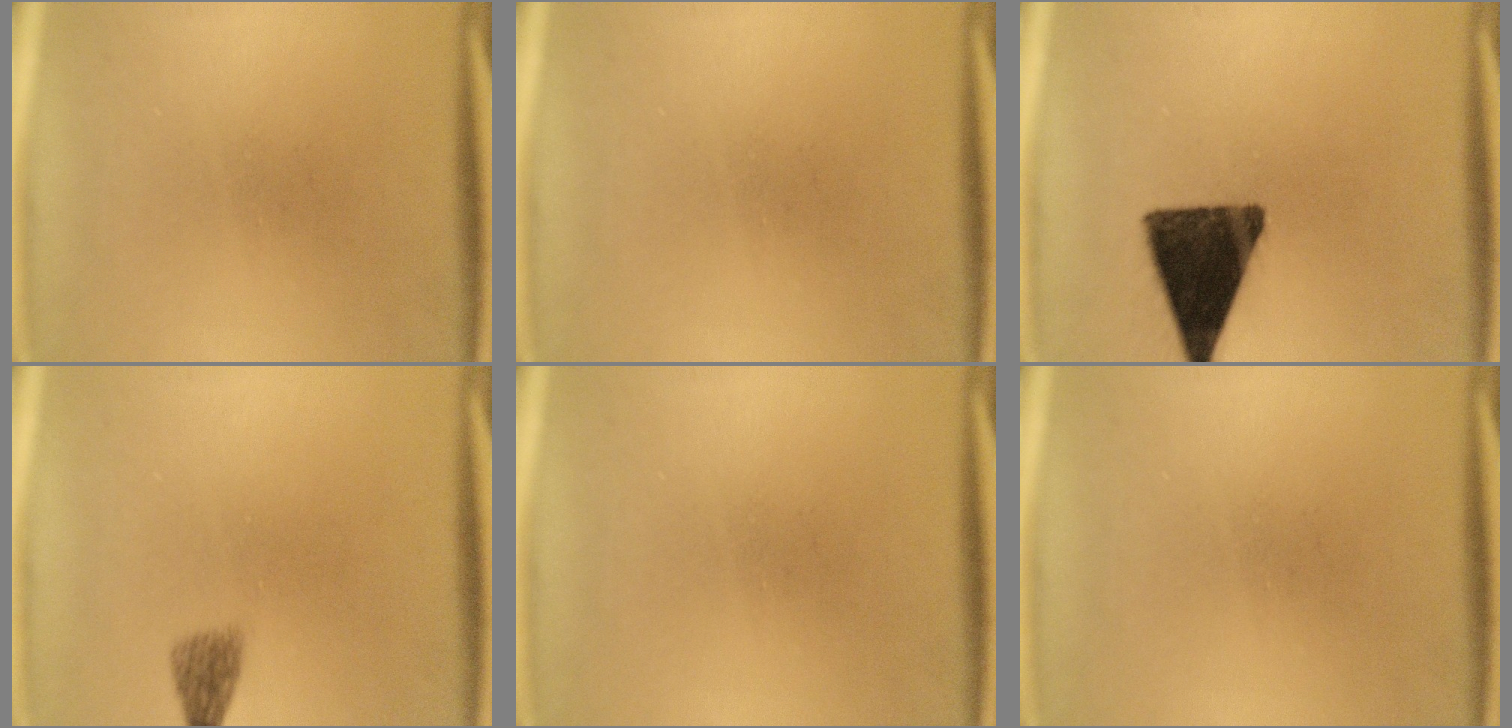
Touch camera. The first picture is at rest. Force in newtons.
{"total": 0.0}
{"total": 14.9}
{"total": 2.4}
{"total": 0.0}
{"total": 0.0}